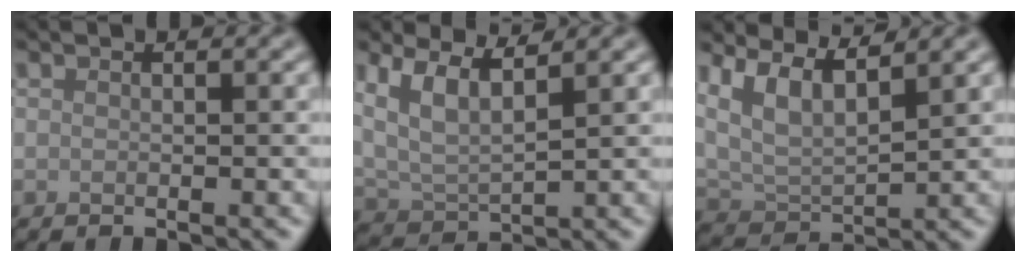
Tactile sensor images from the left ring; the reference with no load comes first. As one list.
[{"total": 5.3, "force": [3.1, 2.0, 3.8], "torque": [-0.081, 0.005, 0.059]}, {"total": 6.1, "force": [3.9, 2.3, 4.0], "torque": [-0.079, 0.001, 0.076]}]